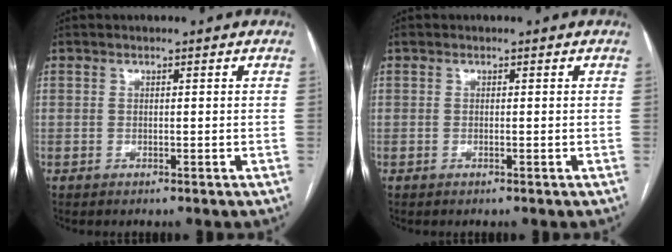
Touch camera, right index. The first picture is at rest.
{"total": 0.0}